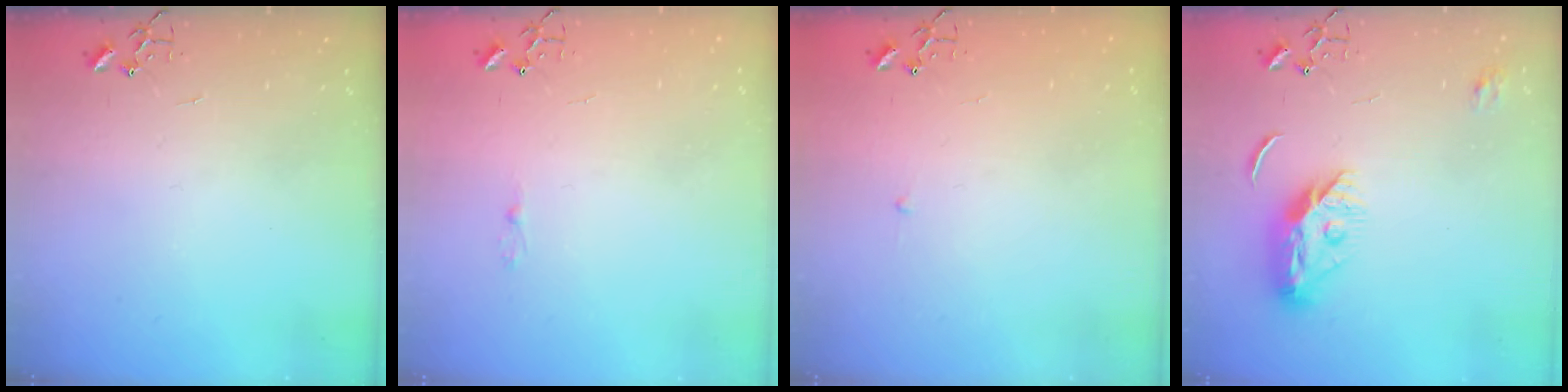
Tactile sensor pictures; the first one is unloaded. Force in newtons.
{"total": 2.5, "press": 2.5, "slide": 0.3}
{"total": 2.3, "press": 2.3, "slide": 0.3}
{"total": 11.3, "press": 11.3, "slide": 0.7}